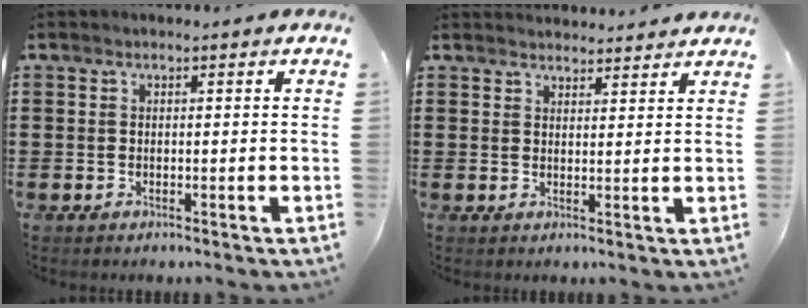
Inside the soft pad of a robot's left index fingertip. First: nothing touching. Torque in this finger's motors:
{"motor_torque": [-0.36, -0.29, 0.06, 0.01]}